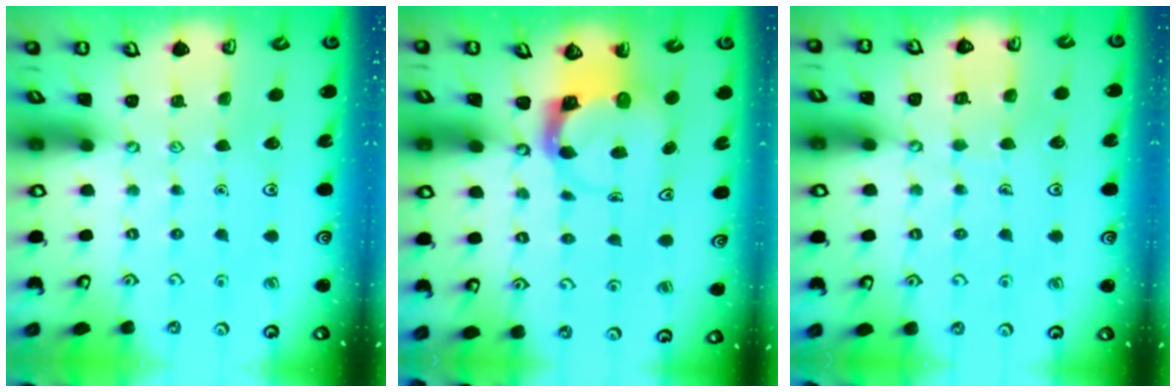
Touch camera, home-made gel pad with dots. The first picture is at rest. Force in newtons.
{"total": 3.6, "press": 3.6, "slide": 0.5}
{"total": 5.1, "press": 5.1, "slide": 0.5}